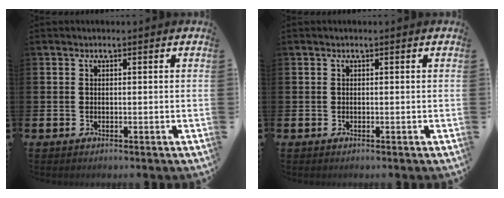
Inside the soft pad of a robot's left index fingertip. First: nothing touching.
{"total": 0.0}